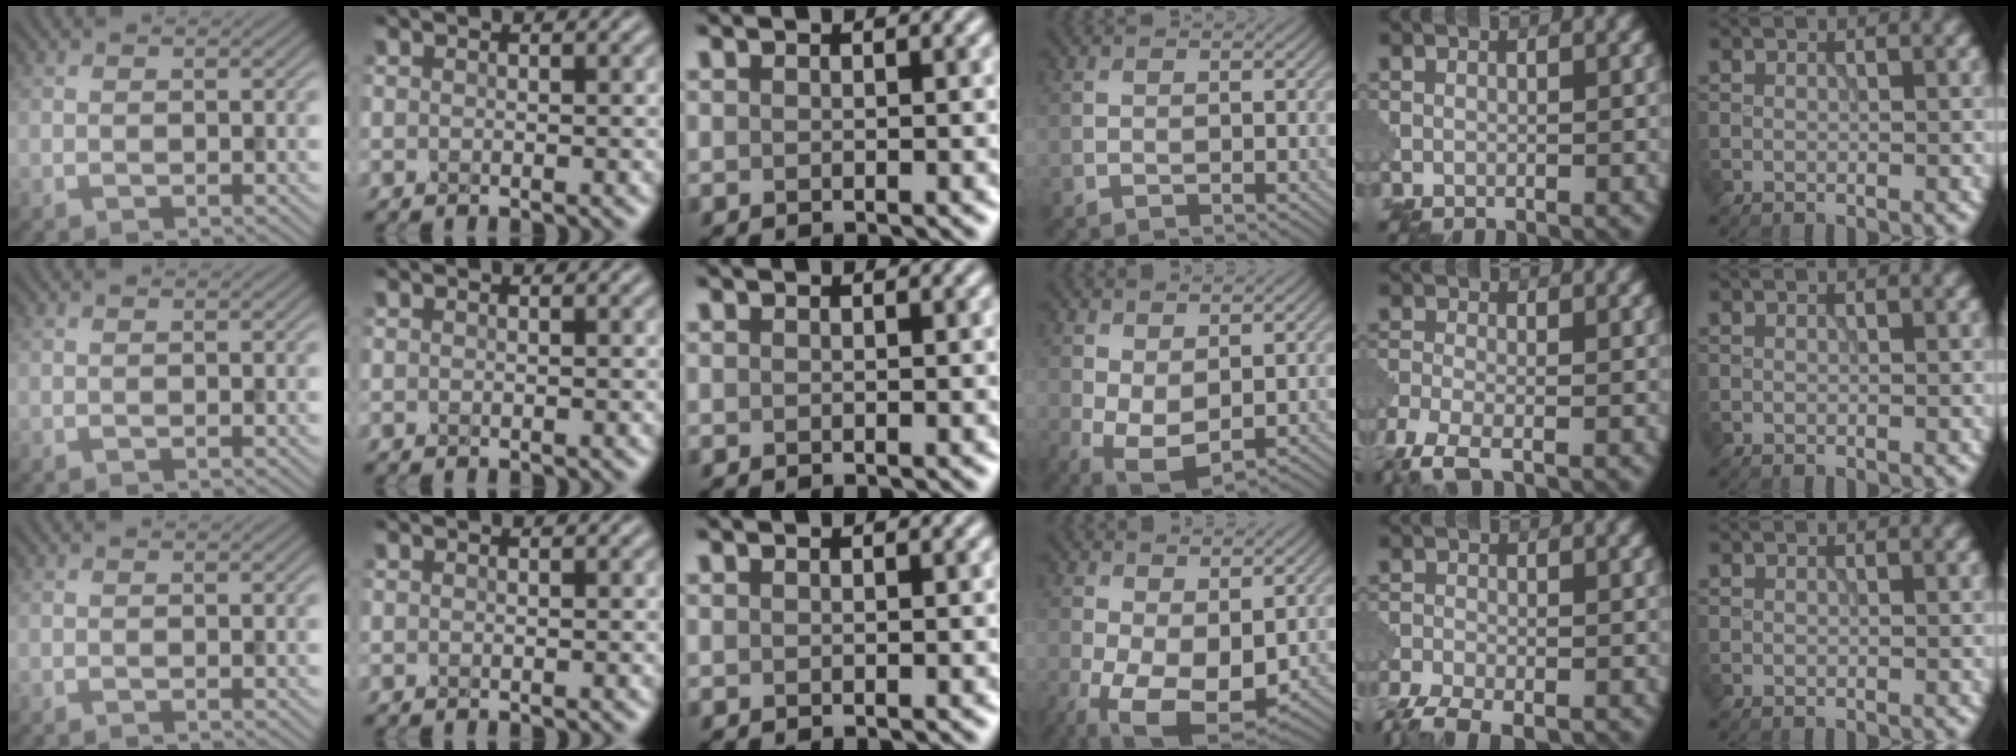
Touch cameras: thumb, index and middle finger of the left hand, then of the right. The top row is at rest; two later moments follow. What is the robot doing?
{"motion": "squeeze", "object": "foam earplug"}